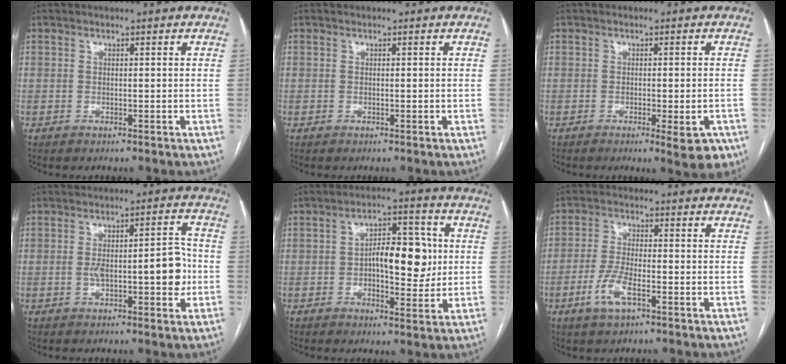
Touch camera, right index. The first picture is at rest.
{"total": 0.0}
{"total": 5.0, "force": [-2.3, 1.1, 4.3], "torque": [-0.050, -0.008, -0.025]}
{"total": 8.7, "force": [-1.3, 2.4, 8.2], "torque": [-0.128, 0.021, -0.014]}
{"total": 9.4, "force": [0.3, 4.0, 8.5], "torque": [-0.129, 0.017, 0.007]}
{"total": 5.9, "force": [-2.8, 1.6, 5.0], "torque": [-0.109, -0.006, -0.052]}